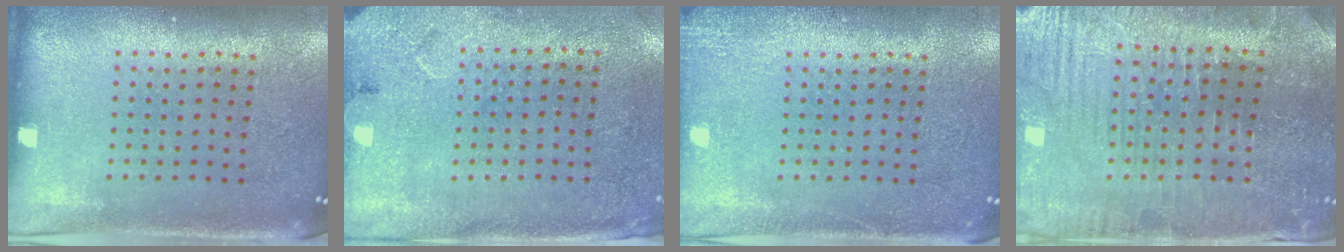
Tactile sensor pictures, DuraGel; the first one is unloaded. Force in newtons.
{"total": 2.7, "press": 2.2, "slide": 1.6}
{"total": 1.7, "press": 1.7, "slide": 0.3}
{"total": 1.8, "press": 1.8, "slide": 0.3}